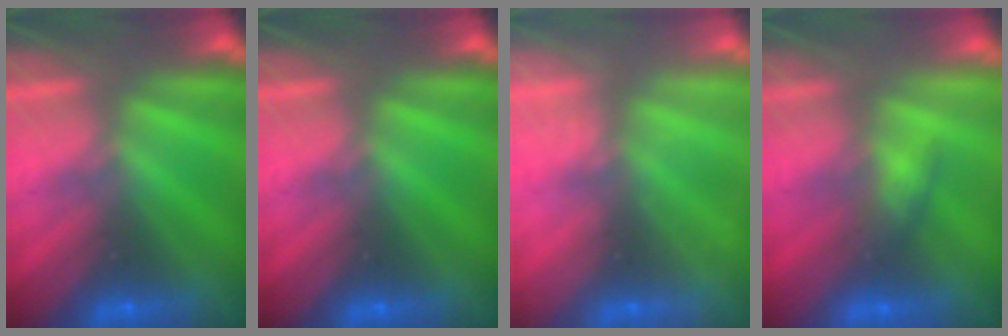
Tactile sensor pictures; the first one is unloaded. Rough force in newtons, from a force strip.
{"total": 0.0}
{"total": 2.0}
{"total": 2.6}